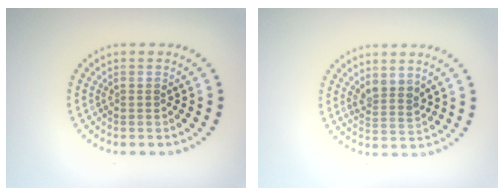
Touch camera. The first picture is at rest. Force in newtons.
{"total": 2.3, "press": 1.9, "slide": 1.3}